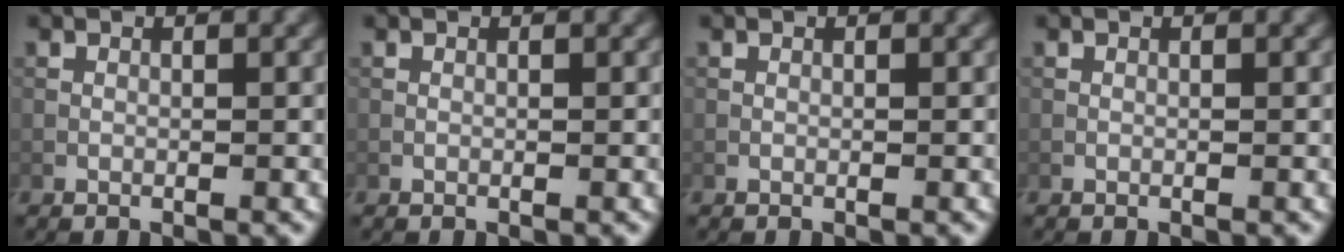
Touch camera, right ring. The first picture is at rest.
{"total": 0.0}
{"total": 0.0}
{"total": 0.0}